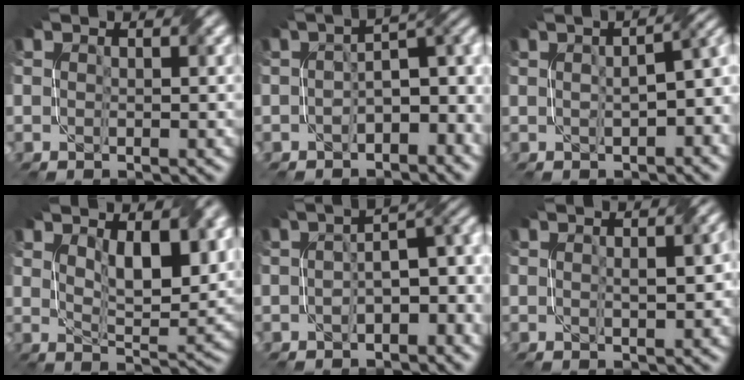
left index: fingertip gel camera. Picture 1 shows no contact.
{"total": 5.3, "force": [-1.7, 2.9, 4.1], "torque": [-0.039, 0.011, -0.028]}
{"total": 6.0, "force": [0.1, 2.7, 5.4], "torque": [-0.060, 0.010, 0.015]}
{"total": 6.3, "force": [2.8, 2.5, 5.0], "torque": [-0.085, -0.004, 0.061]}
{"total": 5.5, "force": [-1.3, 2.8, 4.5], "torque": [-0.049, 0.011, -0.019]}
{"total": 2.3, "force": [0.0, 0.9, 2.1], "torque": [-0.027, 0.004, 0.014]}